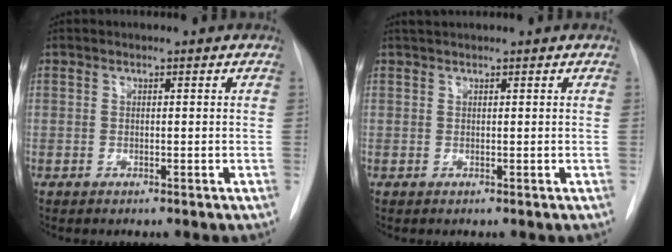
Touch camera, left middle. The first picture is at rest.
{"total": 1.3, "force": [1.2, 0.0, 0.5], "torque": [-0.011, 0.013, 0.025]}